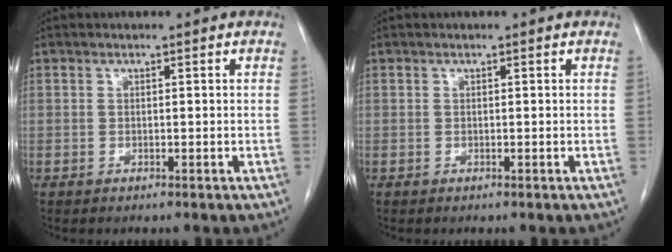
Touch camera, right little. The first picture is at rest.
{"total": 0.0}